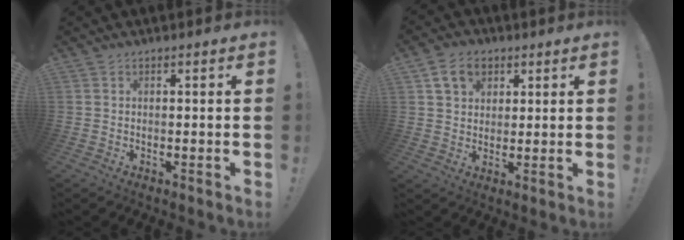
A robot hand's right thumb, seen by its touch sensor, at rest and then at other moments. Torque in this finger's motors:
{"motor_torque": [0.06, 0.06, -0.26, 0.26, 0.11]}